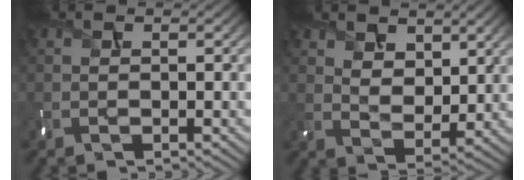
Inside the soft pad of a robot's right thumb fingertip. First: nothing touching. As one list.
[{"total": 5.4, "force": [3.4, 3.0, 3.0], "torque": [-0.069, -0.013, 0.064]}]